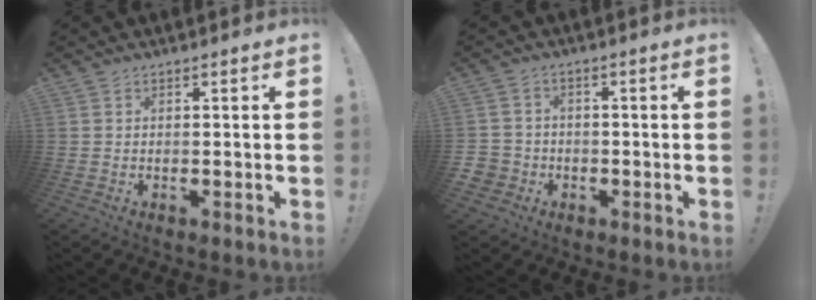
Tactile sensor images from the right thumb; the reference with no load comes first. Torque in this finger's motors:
{"motor_torque": [0.10, -0.01, -0.11, 0.01, -0.02]}